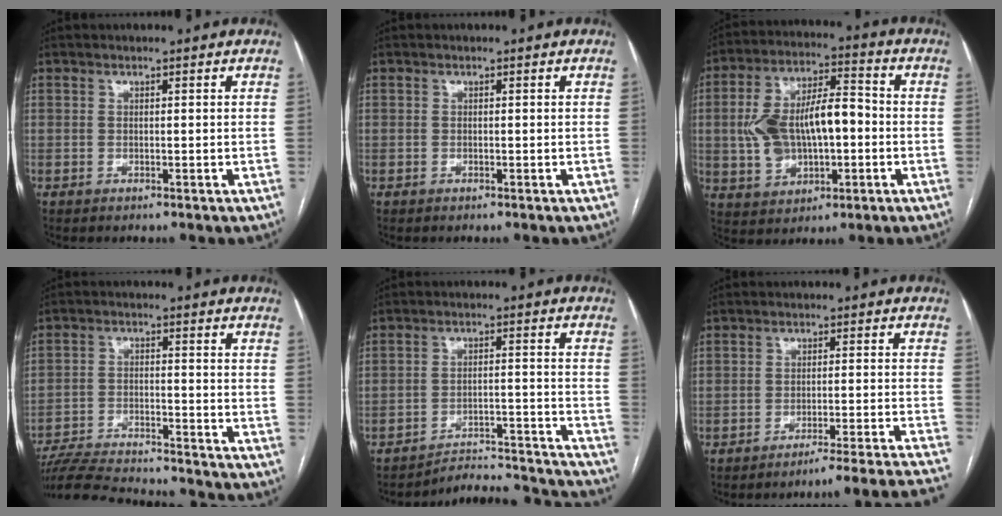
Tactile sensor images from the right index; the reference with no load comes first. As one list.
[{"total": 0.0}, {"total": 14.0, "force": [-0.9, 6.6, 12.3], "torque": [-0.239, 0.033, -0.005]}, {"total": 15.7, "force": [-14.8, 1.8, 4.9], "torque": [-0.094, -0.006, -0.229]}, {"total": 16.0, "force": [-15.9, -0.2, 1.4], "torque": [-0.001, 0.023, -0.212]}, {"total": 17.3, "force": [-16.2, -2.9, 5.2], "torque": [-0.016, -0.021, -0.204]}]